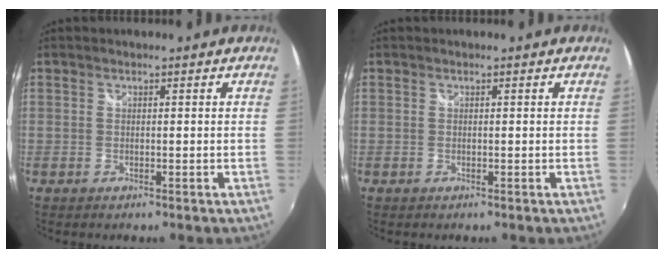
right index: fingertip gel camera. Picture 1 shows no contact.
{"total": 0.0}